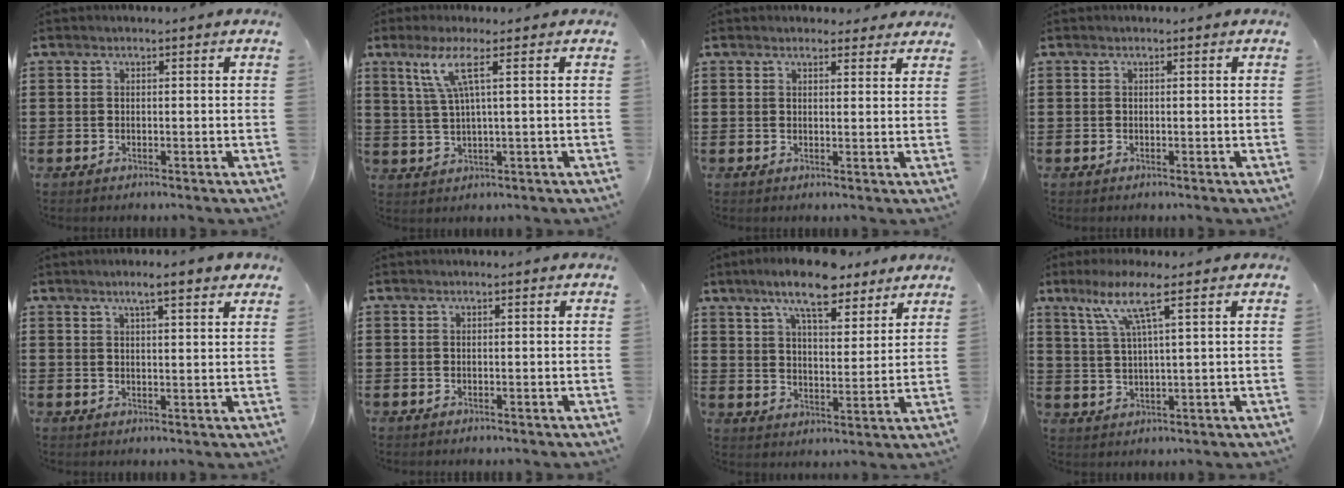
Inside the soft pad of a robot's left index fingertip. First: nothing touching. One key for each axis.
{"total": 5.8, "fx": 2.2, "fy": 0.1, "fz": 5.4, "tx": -0.119, "ty": -0.005, "tz": 0.033}
{"total": 2.2, "fx": 2.0, "fy": 0.7, "fz": 0.5, "tx": -0.007, "ty": -0.001, "tz": 0.037}
{"total": 0.0}
{"total": 4.3, "fx": 3.2, "fy": 0.3, "fz": 3.0, "tx": -0.065, "ty": 0.002, "tz": 0.054}
{"total": 0.0}
{"total": 10.3, "fx": 8.1, "fy": 2.8, "fz": 5.7, "tx": -0.117, "ty": -0.018, "tz": 0.147}
{"total": 7.6, "fx": 3.9, "fy": 0.5, "fz": 6.5, "tx": -0.136, "ty": 0.005, "tz": 0.066}